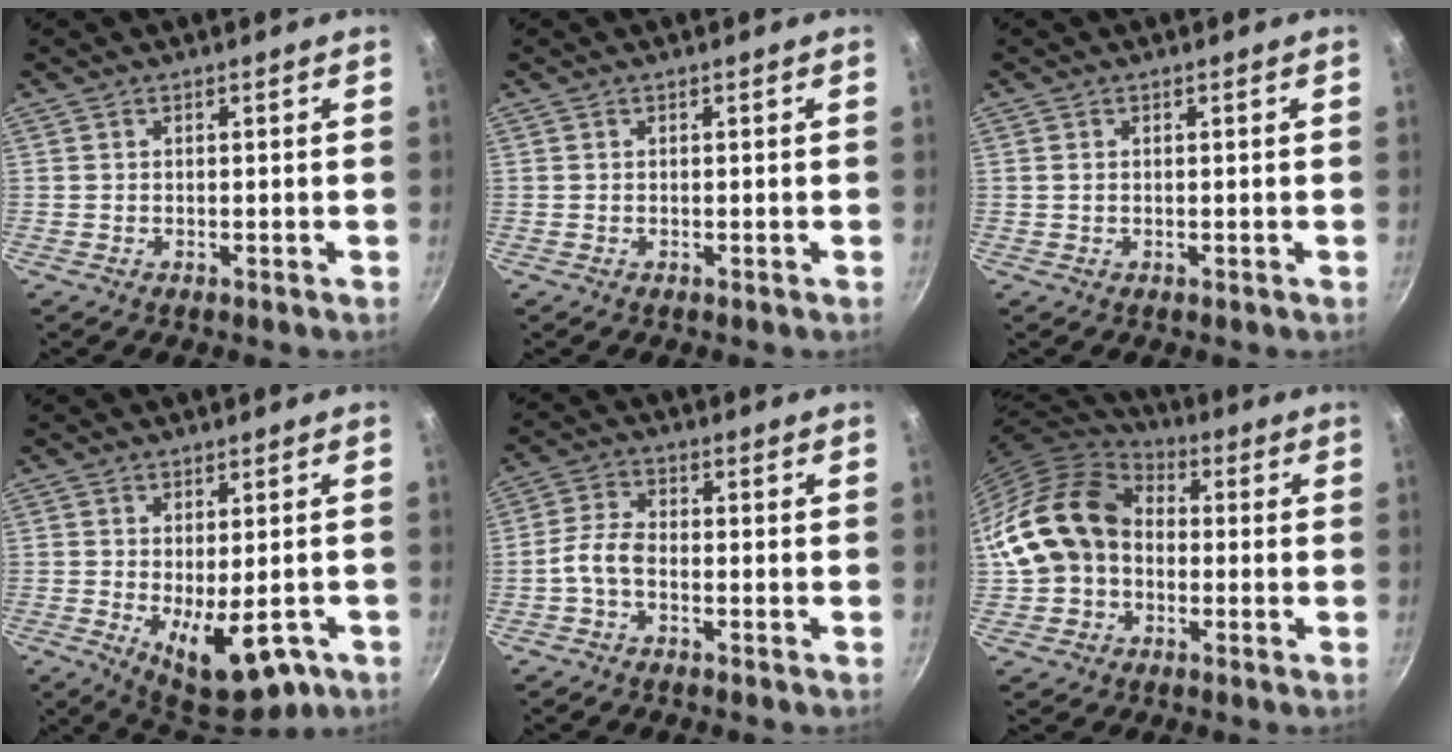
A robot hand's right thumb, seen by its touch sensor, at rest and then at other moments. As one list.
[{"total": 0.0}, {"total": 0.7, "force": [0.2, 0.5, 0.4], "torque": [-0.008, 0.002, 0.002]}, {"total": 12.8, "force": [-4.4, 5.9, 10.5], "torque": [-0.114, -0.008, -0.043]}, {"total": 4.2, "force": [-2.0, 2.2, 3.0], "torque": [-0.065, 0.025, -0.049]}, {"total": 16.1, "force": [-0.9, 12.9, 9.5], "torque": [-0.157, 0.044, -0.023]}]